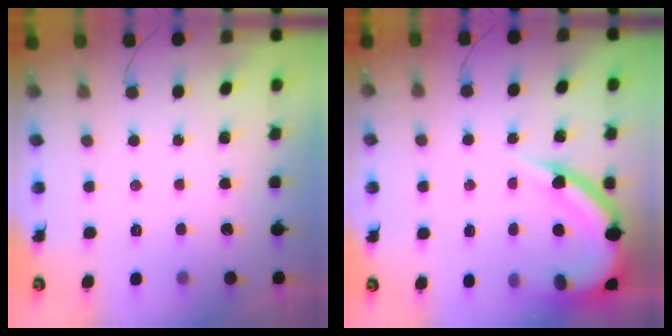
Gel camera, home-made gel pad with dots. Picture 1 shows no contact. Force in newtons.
{"total": 13.8, "press": 13.8, "slide": 1.1}